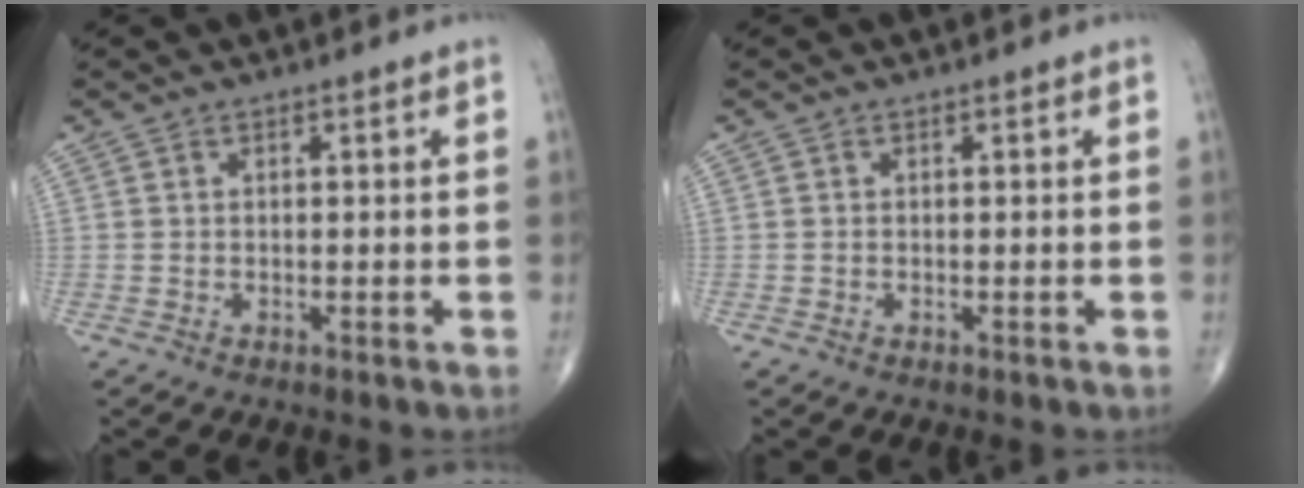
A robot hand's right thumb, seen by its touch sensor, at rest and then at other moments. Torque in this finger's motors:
{"motor_torque": [0.11, 0.06, -0.03, 0.15, 0.02]}